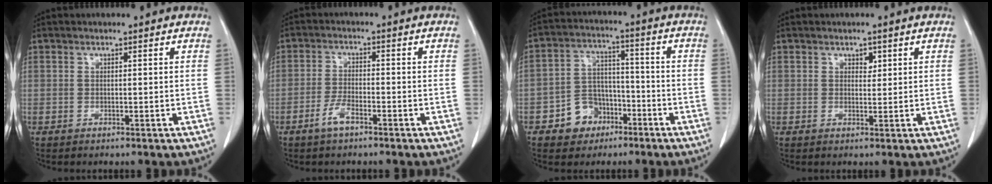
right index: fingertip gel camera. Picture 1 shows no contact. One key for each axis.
{"total": 3.4, "fx": -2.2, "fy": 0.8, "fz": 2.5, "tx": -0.053, "ty": 0.000, "tz": -0.044}
{"total": 7.5, "fx": -3.9, "fy": 6.0, "fz": 2.3, "tx": -0.046, "ty": 0.020, "tz": -0.058}
{"total": 1.4, "fx": 0.7, "fy": 0.9, "fz": 0.8, "tx": -0.006, "ty": -0.004, "tz": 0.010}